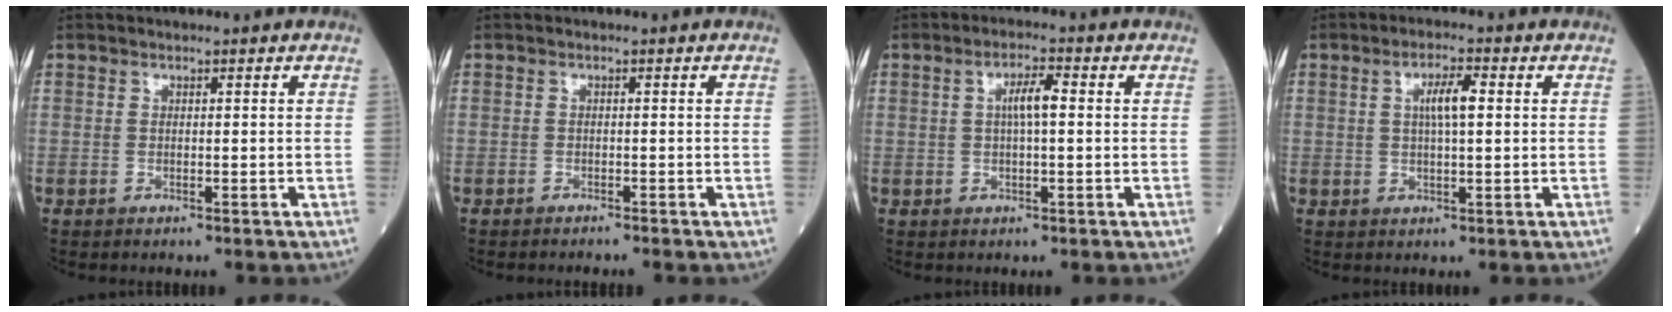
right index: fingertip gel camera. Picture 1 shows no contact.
{"total": 1.5, "force": [-1.5, 0.1, 0.3], "torque": [-0.004, -0.002, -0.018]}
{"total": 3.7, "force": [0.5, 0.6, 3.6], "torque": [-0.068, 0.009, 0.007]}
{"total": 4.3, "force": [0.9, 0.7, 4.2], "torque": [-0.076, 0.007, 0.014]}